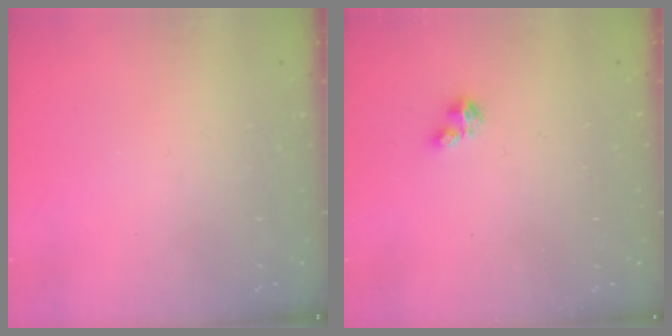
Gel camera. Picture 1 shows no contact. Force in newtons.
{"total": 1.6, "press": 1.6, "slide": 0.4}